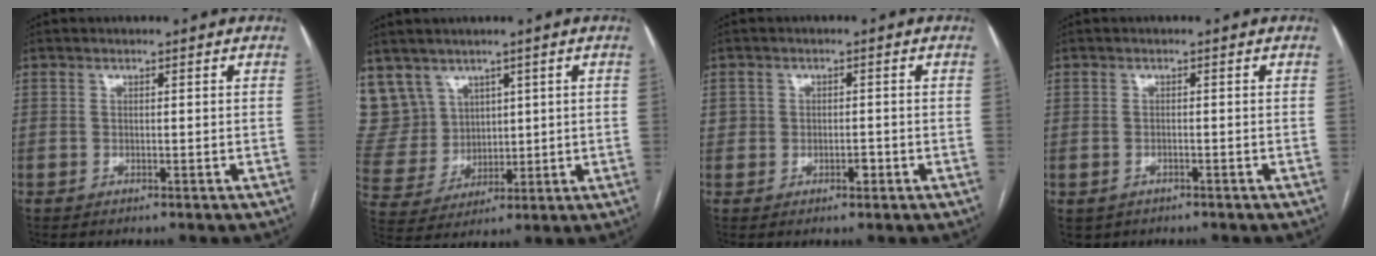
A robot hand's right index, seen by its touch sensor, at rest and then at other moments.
{"total": 10.6, "force": [6.7, 8.2, 0.9], "torque": [-0.038, 0.039, 0.160]}
{"total": 2.3, "force": [-0.4, 1.9, 1.3], "torque": [-0.017, 0.008, -0.002]}
{"total": 2.2, "force": [-1.0, 1.8, 0.6], "torque": [-0.009, 0.001, -0.009]}